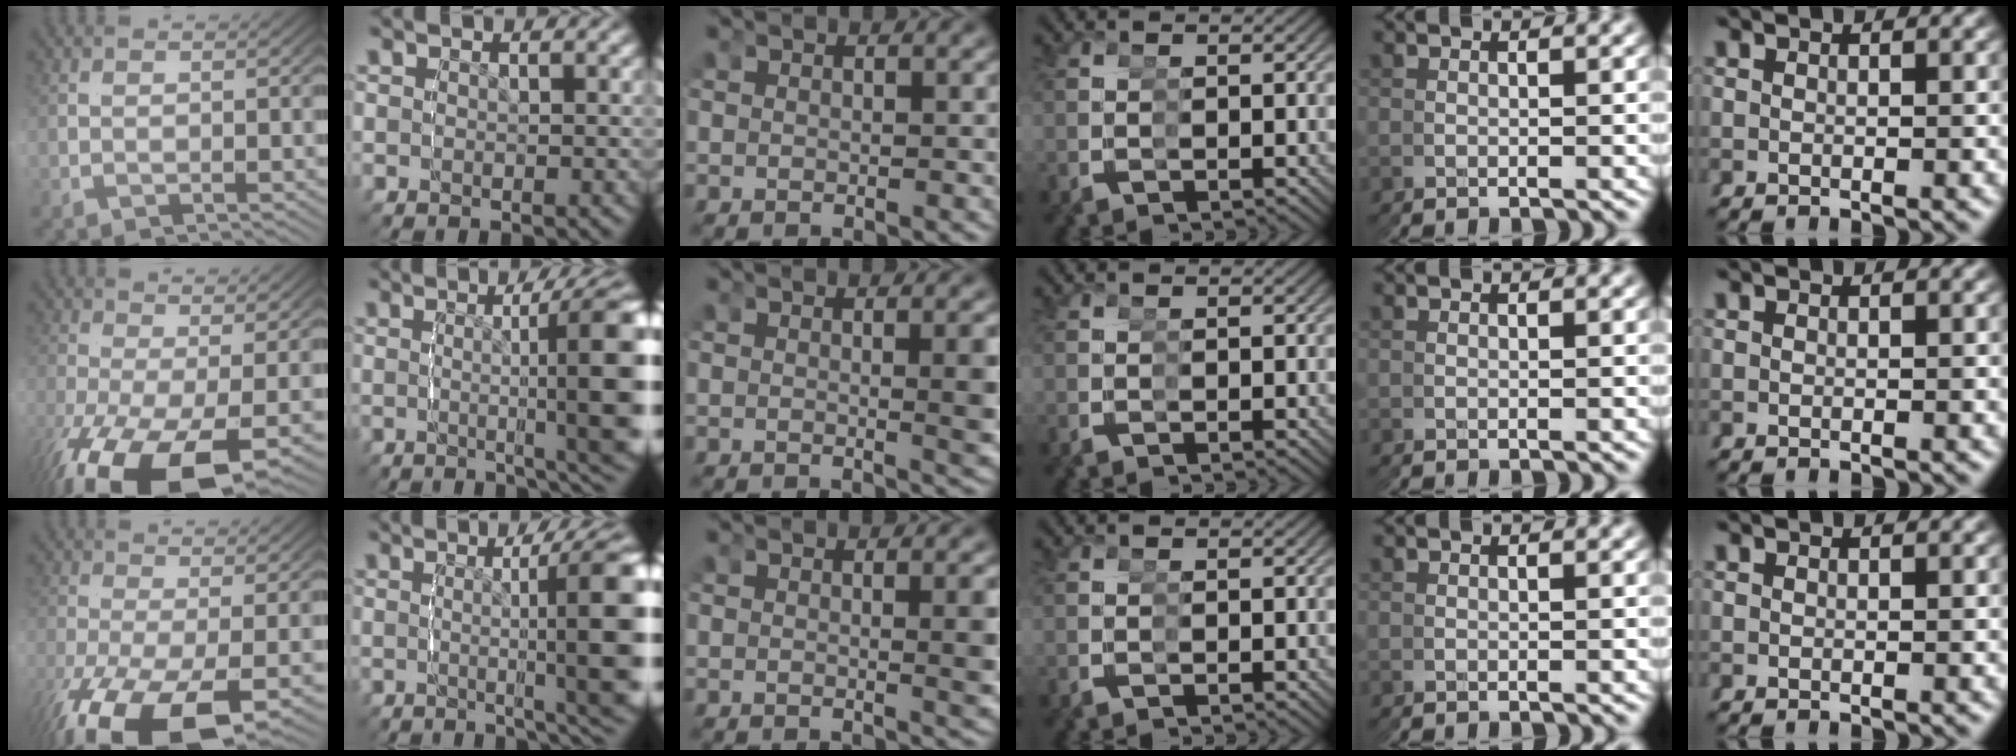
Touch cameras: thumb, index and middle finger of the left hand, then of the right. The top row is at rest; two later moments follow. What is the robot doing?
{"motion": "grasp_and_lifting", "object": "legos"}